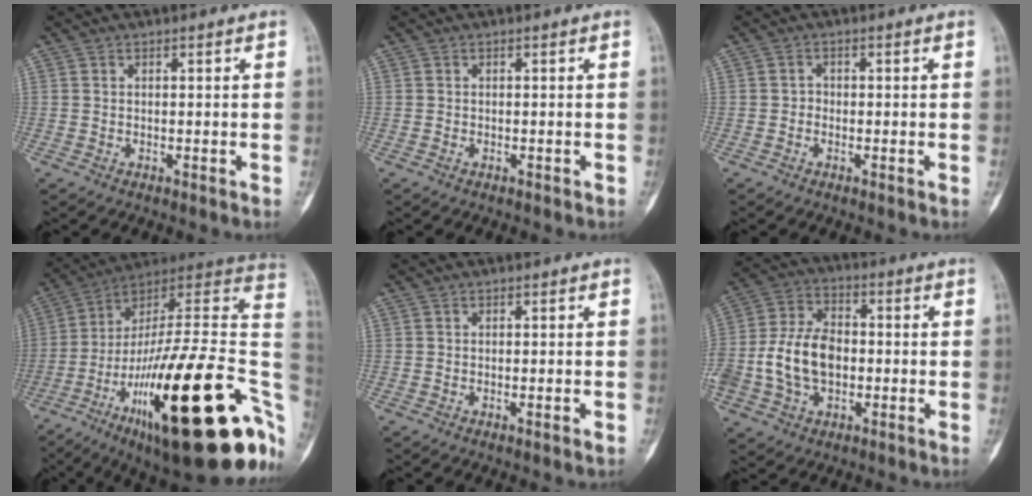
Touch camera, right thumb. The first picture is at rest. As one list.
[{"total": 0.0}, {"total": 0.7, "force": [-0.4, 0.5, 0.3], "torque": [-0.001, 0.002, -0.016]}, {"total": 38.0, "force": [-10.9, 10.9, 34.7], "torque": [-0.450, 0.070, -0.172]}, {"total": 1.0, "force": [-0.3, 0.1, 0.9], "torque": [-0.014, -0.001, -0.001]}, {"total": 13.0, "force": [-2.0, 8.9, 9.4], "torque": [-0.174, 0.030, -0.042]}]